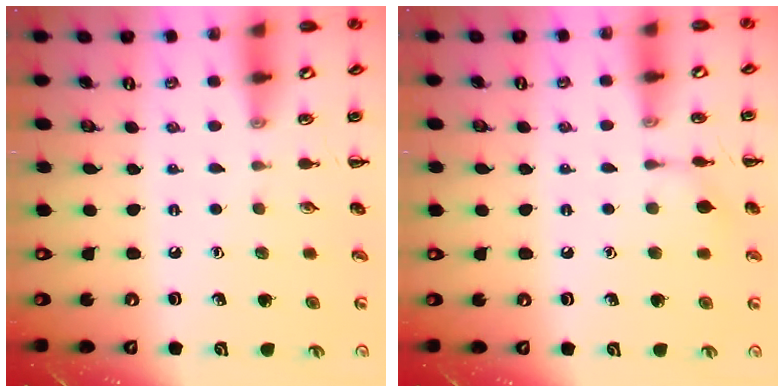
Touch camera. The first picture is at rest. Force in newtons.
{"total": 5.5, "press": 5.3, "slide": 1.4}